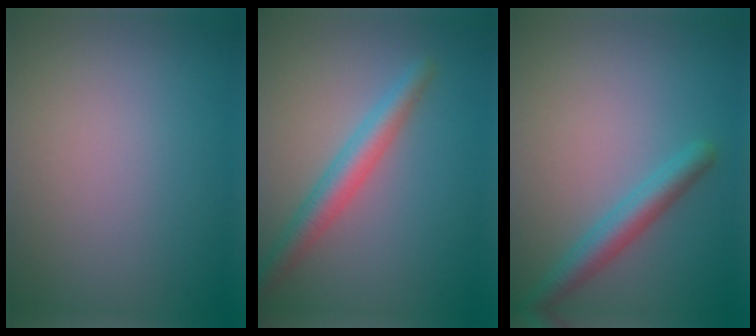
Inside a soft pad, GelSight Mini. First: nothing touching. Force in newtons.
{"total": 3.5, "press": 3.5, "slide": 0.1}
{"total": 2.9, "press": 2.9, "slide": 0.1}